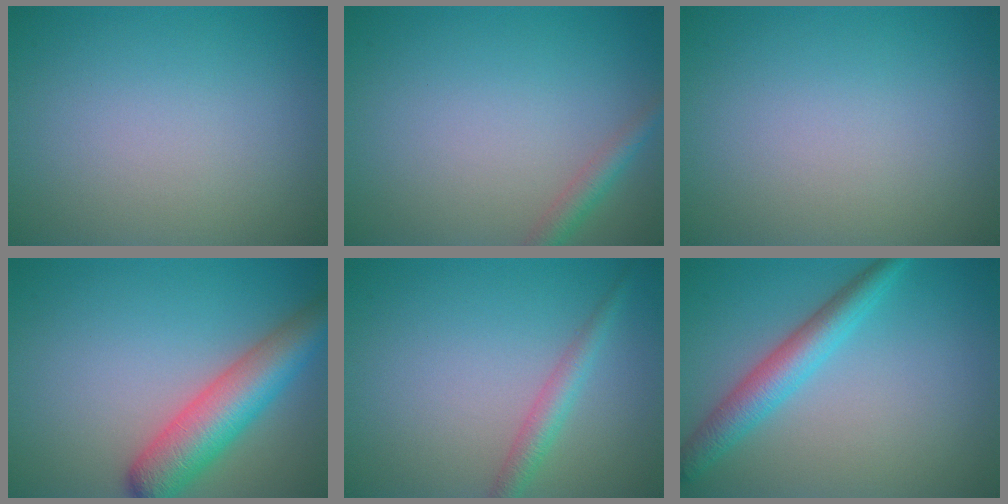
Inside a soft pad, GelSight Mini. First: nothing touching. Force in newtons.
{"total": 1.9, "press": 1.9, "slide": 0.0}
{"total": 0.0}
{"total": 6.8, "press": 6.8, "slide": 0.3}
{"total": 2.2, "press": 2.2, "slide": 0.1}
{"total": 4.0, "press": 4.0, "slide": 0.0}